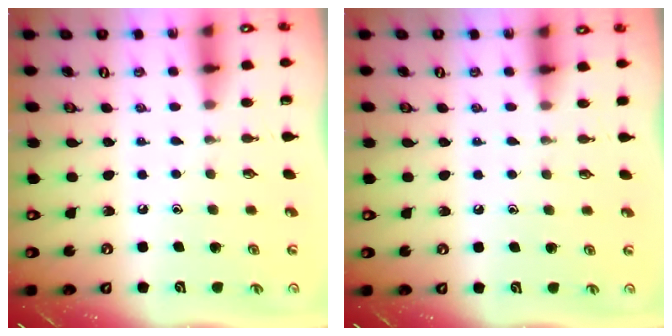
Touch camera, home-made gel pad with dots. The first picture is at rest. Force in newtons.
{"total": 3.0, "press": 2.9, "slide": 0.5}